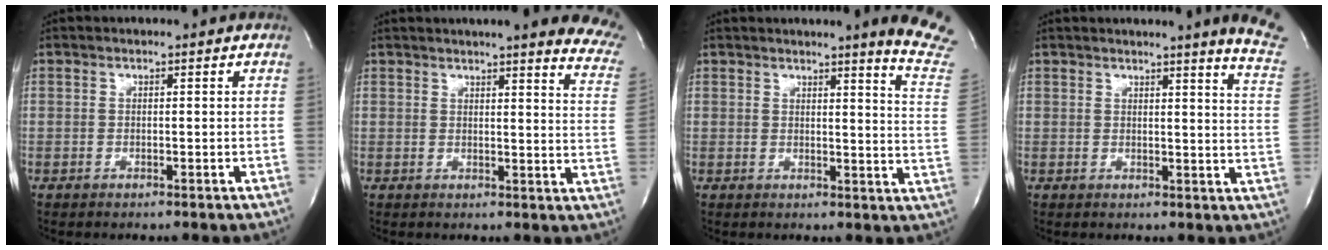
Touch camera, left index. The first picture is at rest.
{"total": 18.5, "force": [15.6, 2.5, 9.5], "torque": [-0.107, -0.038, 0.163]}
{"total": 11.1, "force": [9.9, -1.5, 4.7], "torque": [-0.048, -0.096, 0.088]}
{"total": 9.9, "force": [8.9, -1.2, 4.2], "torque": [-0.040, -0.081, 0.073]}